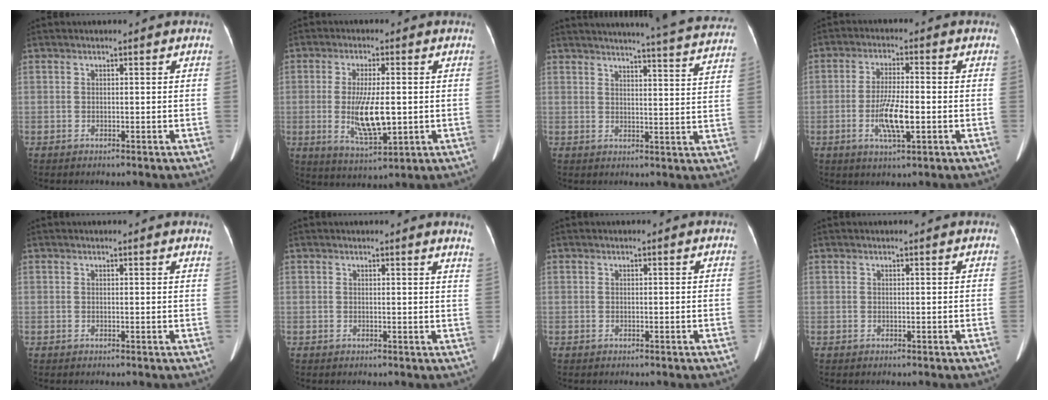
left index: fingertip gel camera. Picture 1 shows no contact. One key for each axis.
{"total": 8.5, "fx": -0.7, "fy": 2.2, "fz": 8.2, "tx": -0.158, "ty": -0.018, "tz": -0.008}
{"total": 23.7, "fx": 22.2, "fy": 0.3, "fz": 8.4, "tx": -0.117, "ty": -0.060, "tz": 0.250}
{"total": 6.8, "fx": -1.8, "fy": 1.2, "fz": 6.5, "tx": -0.125, "ty": -0.006, "tz": -0.033}
{"total": 5.3, "fx": 5.1, "fy": 0.2, "fz": 1.4, "tx": -0.010, "ty": 0.002, "tz": 0.035}
{"total": 5.3, "fx": 5.0, "fy": -0.5, "fz": 1.6, "tx": -0.011, "ty": -0.023, "tz": 0.026}
{"total": 0.9, "fx": 0.9, "fy": 0.0, "fz": 0.3, "tx": -0.005, "ty": 0.016, "tz": 0.012}
{"total": 2.3, "fx": 2.2, "fy": 0.1, "fz": 0.7, "tx": -0.007, "ty": 0.017, "tz": 0.026}